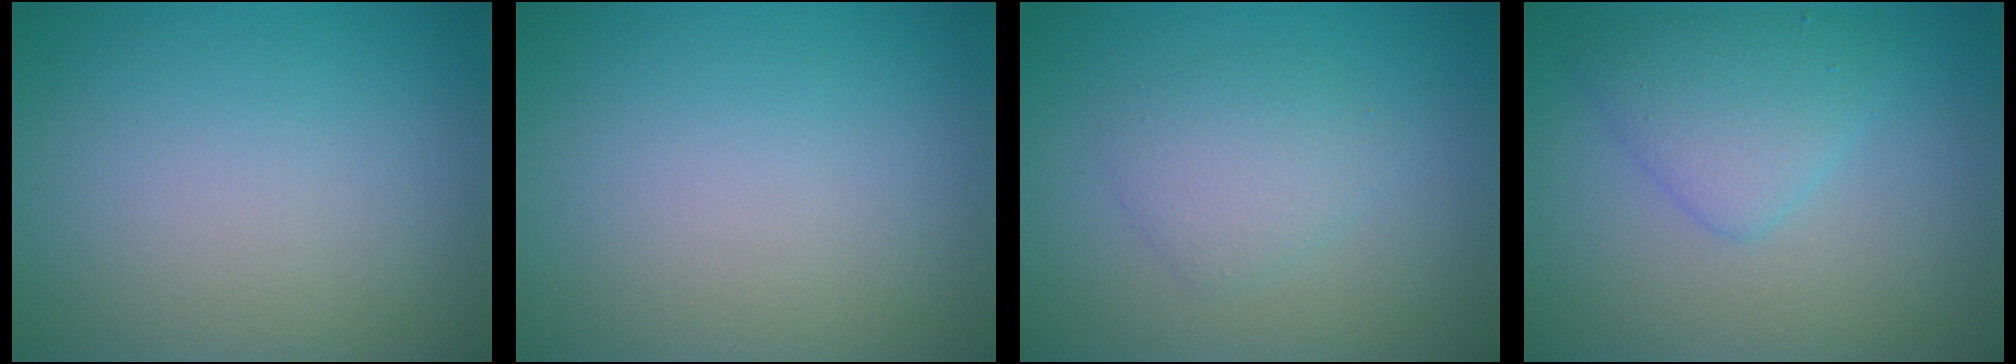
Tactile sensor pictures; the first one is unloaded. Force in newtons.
{"total": 0.0}
{"total": 2.2, "press": 2.2, "slide": 0.0}
{"total": 3.1, "press": 3.1, "slide": 0.0}